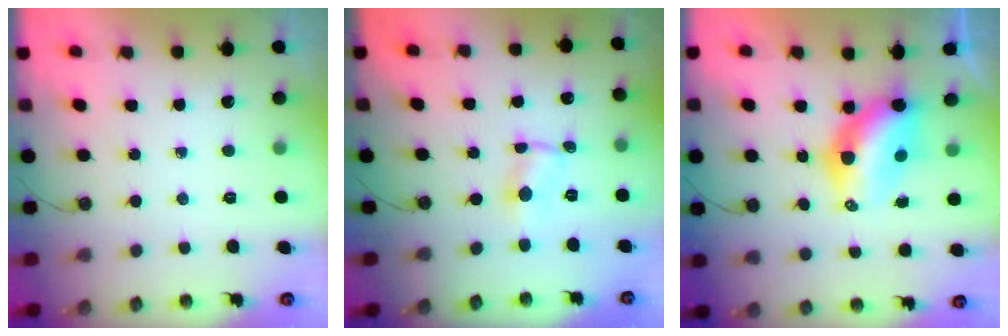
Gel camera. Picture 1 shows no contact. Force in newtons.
{"total": 1.1, "press": 1.0, "slide": 0.2}
{"total": 10.9, "press": 10.1, "slide": 4.1}